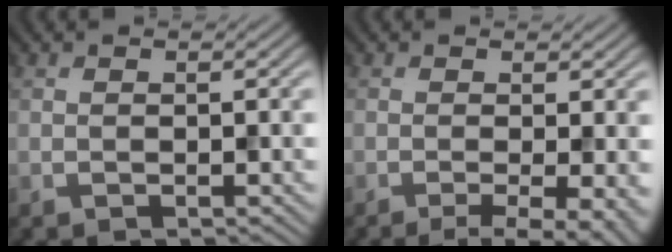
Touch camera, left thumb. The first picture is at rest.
{"total": 5.6, "force": [-2.1, 1.3, 5.1], "torque": [-0.069, -0.005, -0.030]}